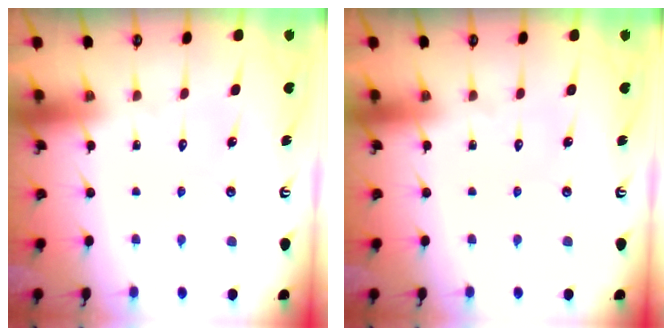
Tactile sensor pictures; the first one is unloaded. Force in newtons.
{"total": 0.0}